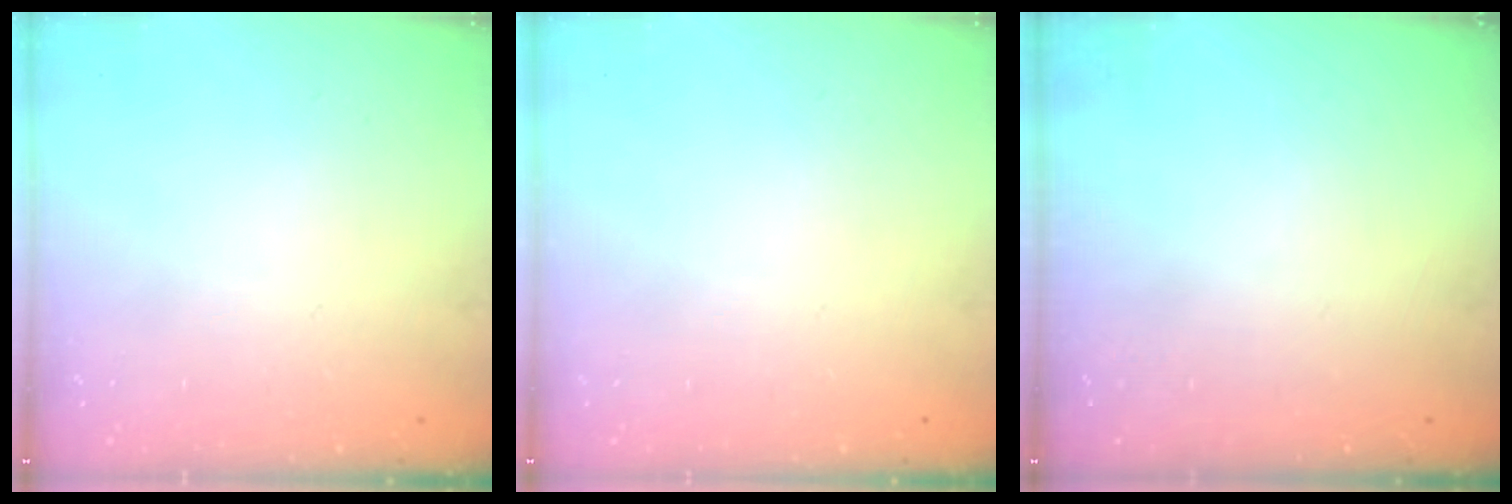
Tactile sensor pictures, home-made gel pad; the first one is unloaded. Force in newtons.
{"total": 0.0}
{"total": 0.0}